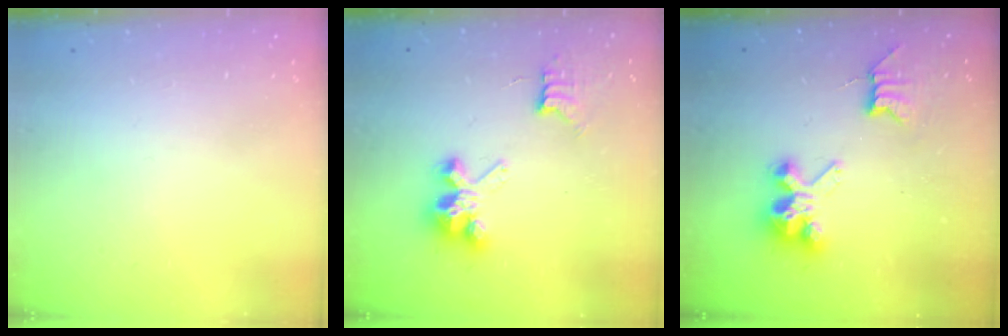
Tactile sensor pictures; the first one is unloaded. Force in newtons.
{"total": 7.9, "press": 7.9, "slide": 0.6}
{"total": 7.8, "press": 7.7, "slide": 0.5}